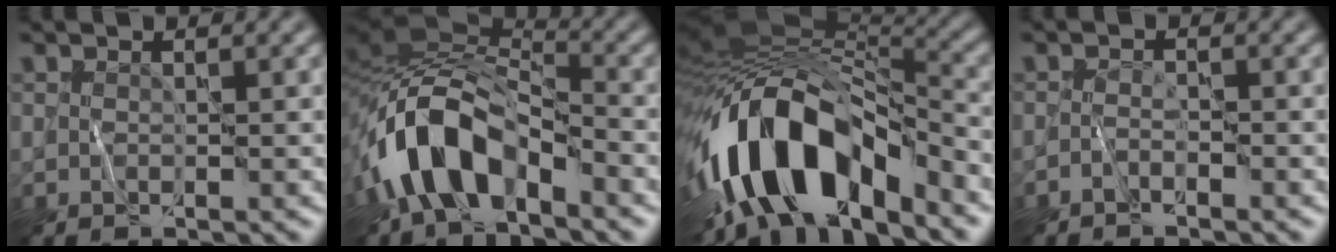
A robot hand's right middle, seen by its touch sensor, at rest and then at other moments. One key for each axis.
{"total": 9.6, "fx": -4.4, "fy": 5.1, "fz": 6.9, "tx": -0.122, "ty": 0.011, "tz": -0.088}
{"total": 13.4, "fx": -5.9, "fy": 6.8, "fz": 10.0, "tx": -0.173, "ty": -0.001, "tz": -0.104}
{"total": 1.1, "fx": -1.0, "fy": 0.1, "fz": 0.4, "tx": -0.006, "ty": 0.006, "tz": -0.023}